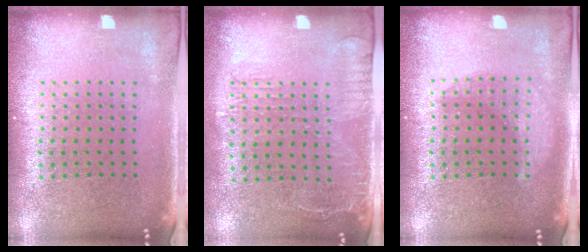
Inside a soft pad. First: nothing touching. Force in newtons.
{"total": 1.6, "press": 1.2, "slide": 1.0}
{"total": 2.2, "press": 2.2, "slide": 0.3}